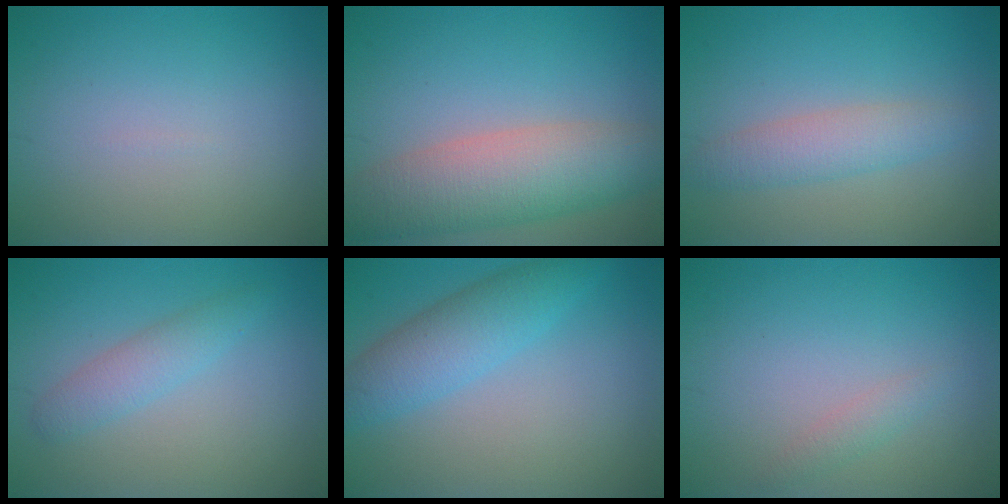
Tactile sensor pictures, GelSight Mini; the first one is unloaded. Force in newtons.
{"total": 7.4, "press": 7.4, "slide": 0.2}
{"total": 3.0, "press": 3.0, "slide": 0.1}
{"total": 2.3, "press": 2.3, "slide": 0.0}
{"total": 4.5, "press": 4.5, "slide": 0.1}
{"total": 1.1, "press": 1.1, "slide": 0.0}